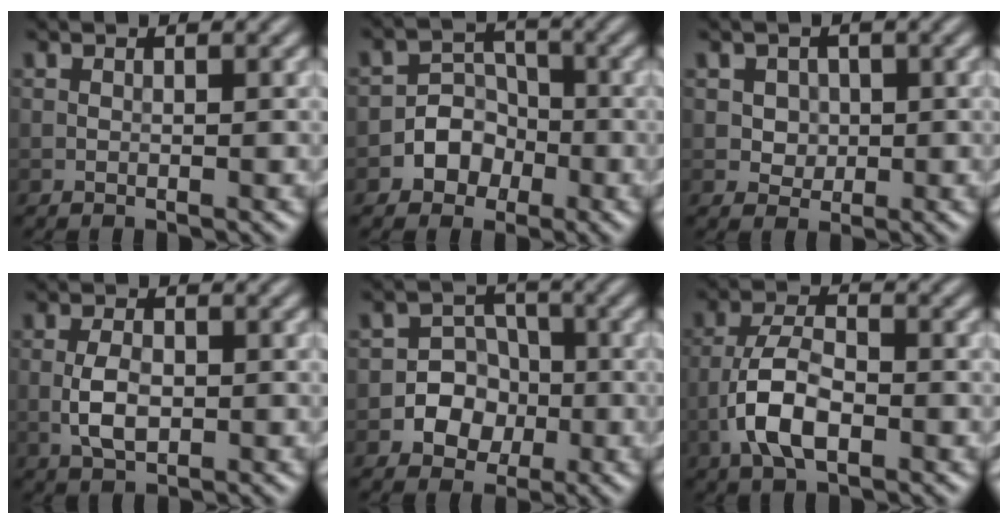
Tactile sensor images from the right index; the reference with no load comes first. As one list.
[{"total": 3.8, "force": [-1.6, 3.2, 1.2], "torque": [0.015, 0.013, -0.045]}, {"total": 2.4, "force": [0.6, 2.1, 1.1], "torque": [-0.015, 0.002, 0.016]}, {"total": 3.1, "force": [-0.5, 1.7, 2.5], "torque": [-0.049, 0.002, -0.011]}, {"total": 4.7, "force": [-1.3, 4.2, 1.6], "torque": [0.011, 0.013, -0.044]}, {"total": 5.2, "force": [-2.0, 2.4, 4.1], "torque": [-0.081, 0.005, -0.044]}]